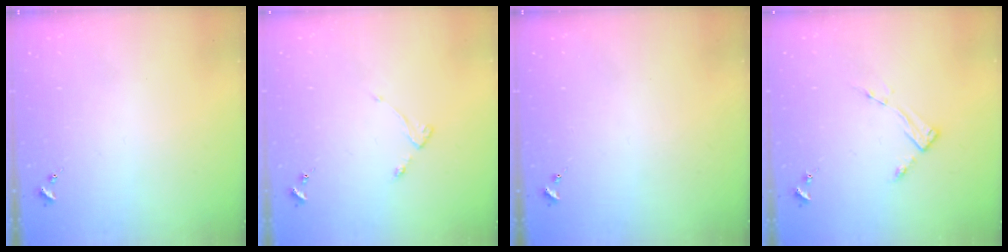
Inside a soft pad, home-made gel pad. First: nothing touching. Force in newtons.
{"total": 2.8, "press": 2.7, "slide": 0.5}
{"total": 0.0}
{"total": 3.4, "press": 3.4, "slide": 0.4}